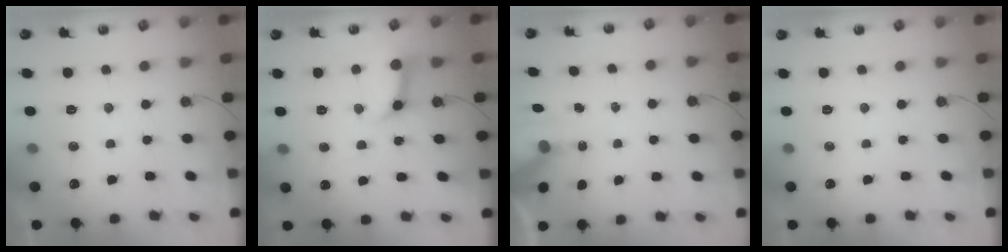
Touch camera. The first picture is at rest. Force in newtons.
{"total": 10.1, "press": 10.1, "slide": 1.2}
{"total": 5.3, "press": 5.3, "slide": 0.7}
{"total": 0.0}